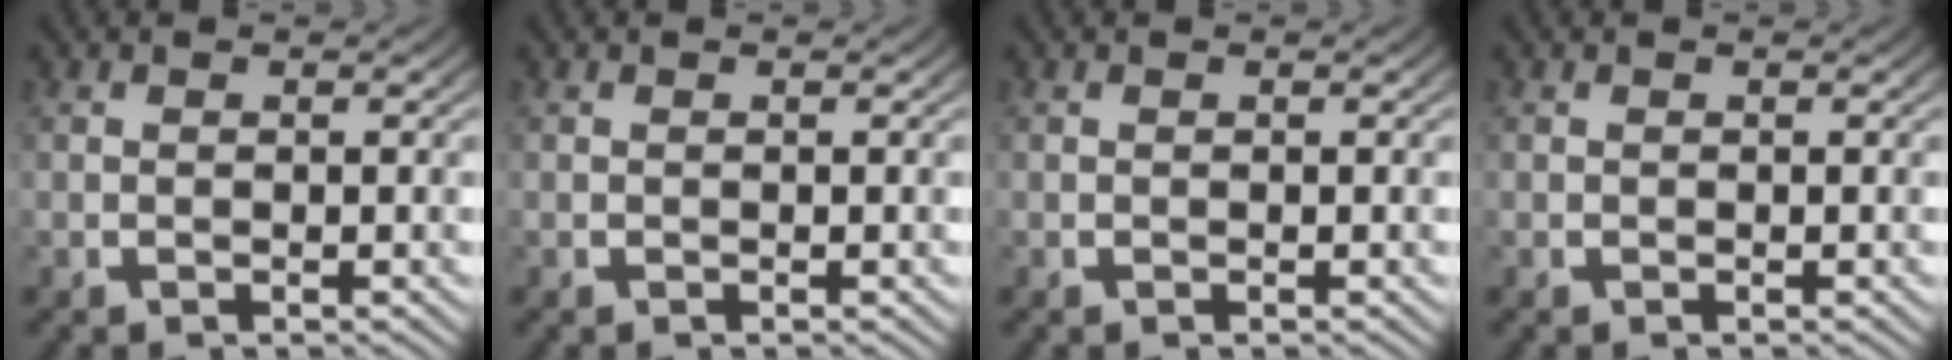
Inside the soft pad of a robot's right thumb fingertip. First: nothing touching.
{"total": 0.0}
{"total": 0.0}
{"total": 0.0}